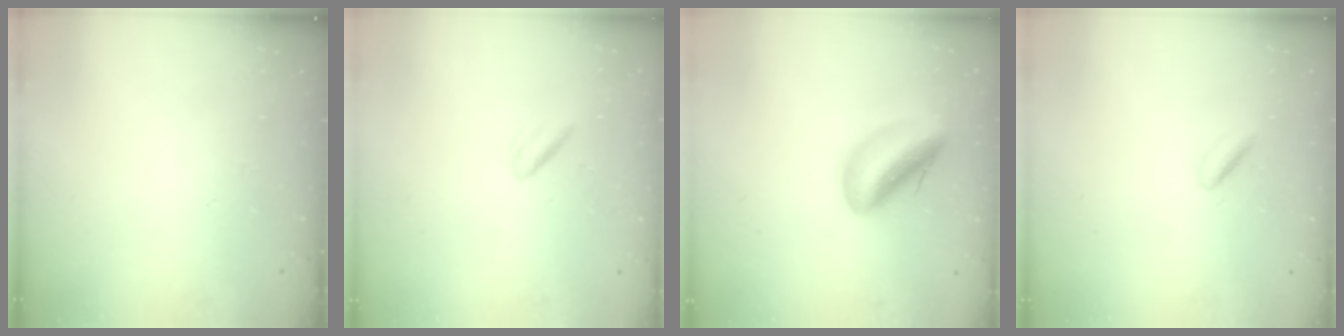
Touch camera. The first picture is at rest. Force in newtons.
{"total": 3.0, "press": 2.7, "slide": 1.3}
{"total": 11.5, "press": 11.0, "slide": 3.5}
{"total": 2.8, "press": 2.7, "slide": 0.8}